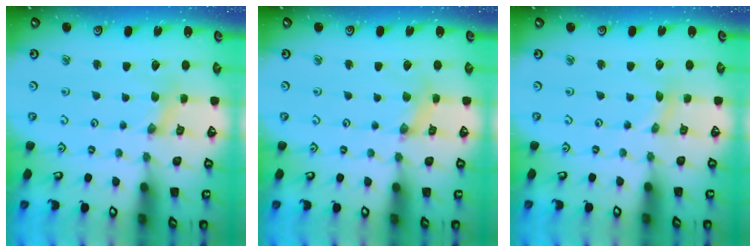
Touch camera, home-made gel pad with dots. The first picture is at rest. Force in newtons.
{"total": 1.3, "press": 1.3, "slide": 0.4}
{"total": 0.0}